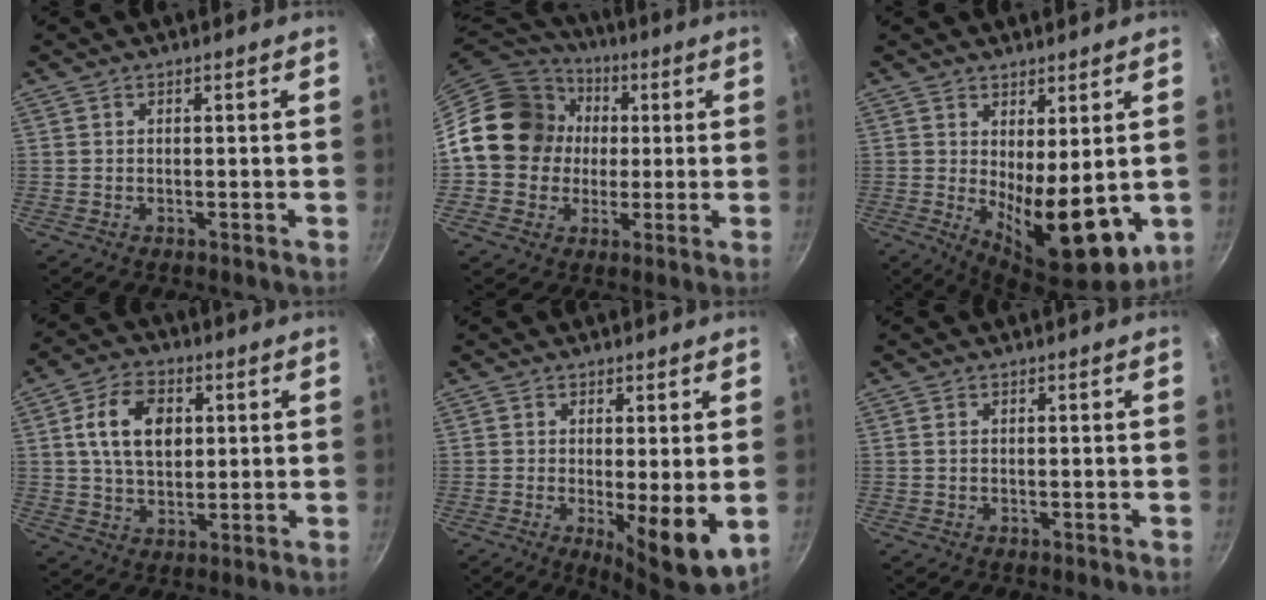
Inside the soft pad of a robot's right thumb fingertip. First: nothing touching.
{"total": 17.2, "force": [1.3, 15.2, 7.8], "torque": [-0.108, 0.032, 0.013]}
{"total": 11.8, "force": [0.1, 4.9, 10.8], "torque": [-0.137, -0.028, 0.016]}
{"total": 11.1, "force": [2.4, 7.3, 7.9], "torque": [-0.120, 0.001, 0.039]}
{"total": 7.8, "force": [-0.7, 2.2, 7.5], "torque": [-0.100, -0.019, -0.003]}
{"total": 0.6, "force": [0.1, 0.4, 0.4], "torque": [-0.006, 0.002, 0.000]}